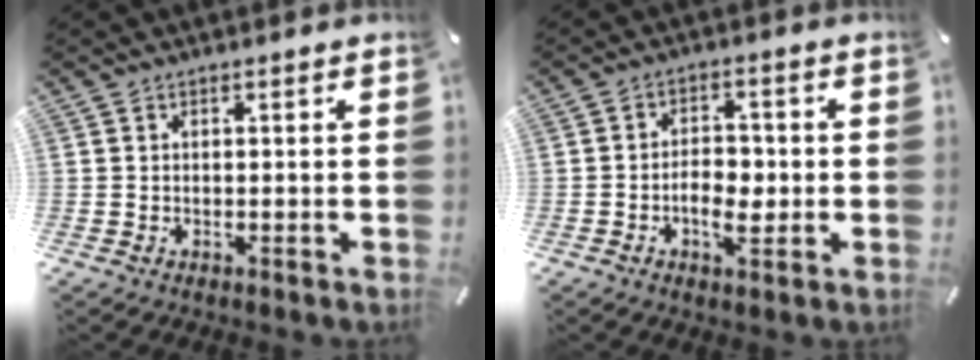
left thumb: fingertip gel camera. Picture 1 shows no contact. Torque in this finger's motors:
{"motor_torque": [0.88, 1.90, 0.13, 0.03, 0.12]}